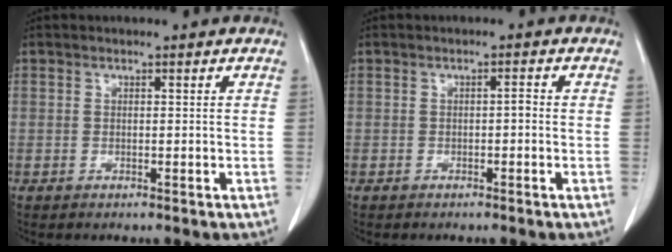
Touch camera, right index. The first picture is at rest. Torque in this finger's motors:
{"motor_torque": [0.23, -0.24, 0.00, 0.02]}